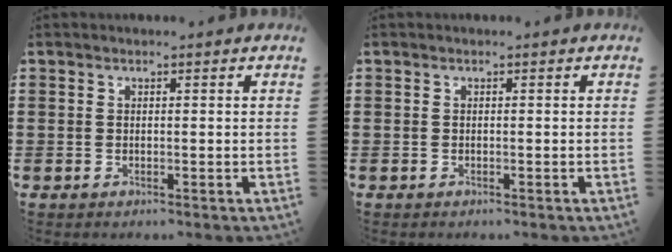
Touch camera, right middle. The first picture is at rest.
{"total": 0.0}